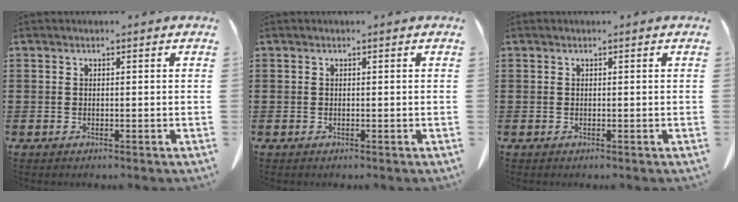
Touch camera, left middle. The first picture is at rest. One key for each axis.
{"total": 0.0}
{"total": 0.0}